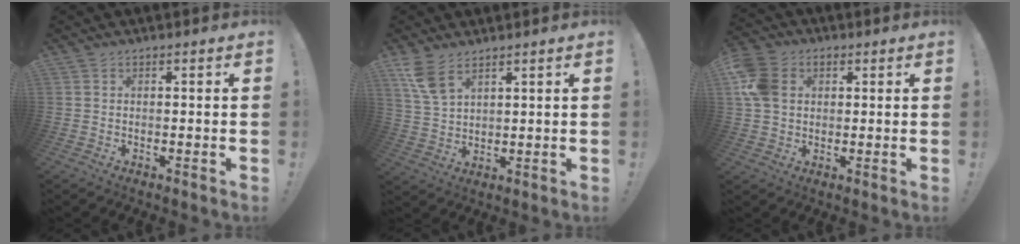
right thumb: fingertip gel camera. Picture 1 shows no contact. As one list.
[{"total": 7.3, "force": [5.0, 3.3, 4.2], "torque": [-0.076, -0.023, 0.096]}, {"total": 11.1, "force": [2.2, 8.5, 6.7], "torque": [-0.124, 0.007, 0.047]}]